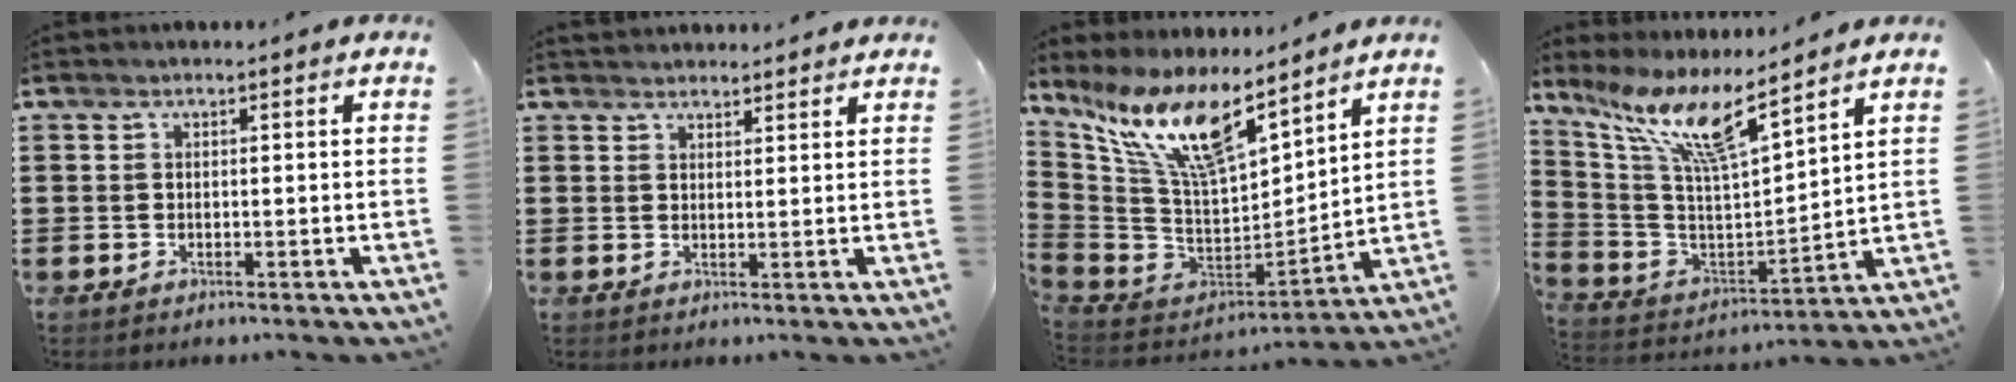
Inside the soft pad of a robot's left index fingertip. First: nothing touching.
{"total": 2.1, "force": [2.1, 0.1, -0.3], "torque": [0.000, -0.001, 0.041]}
{"total": 13.9, "force": [8.9, 3.5, 10.1], "torque": [-0.241, -0.061, 0.149]}
{"total": 11.1, "force": [7.7, 1.3, 7.9], "torque": [-0.185, -0.047, 0.128]}